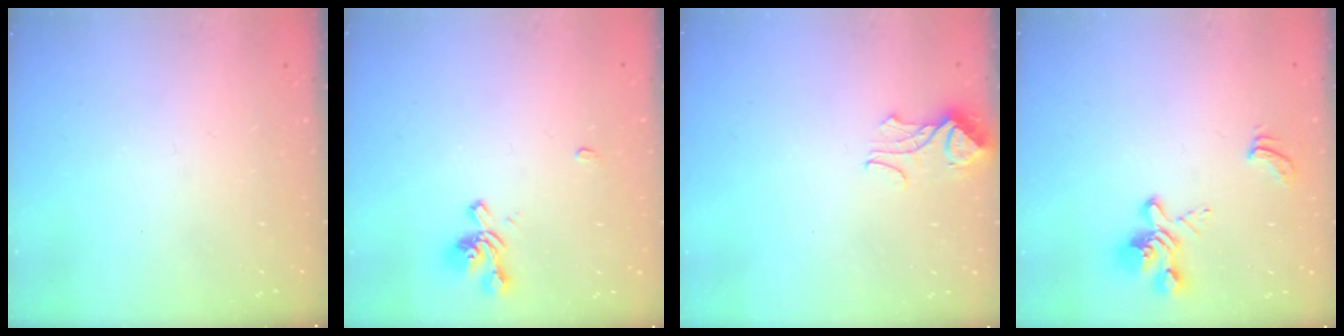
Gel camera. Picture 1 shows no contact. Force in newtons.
{"total": 1.8, "press": 1.4, "slide": 1.1}
{"total": 1.2, "press": 0.6, "slide": 1.0}
{"total": 4.0, "press": 3.7, "slide": 1.6}